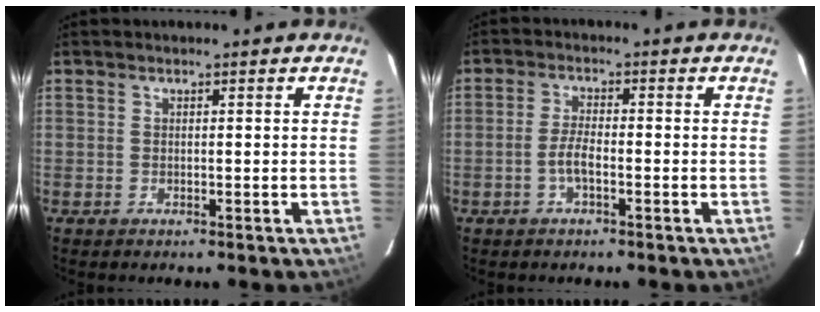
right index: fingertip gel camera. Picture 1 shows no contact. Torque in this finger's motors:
{"motor_torque": [0.23, -0.13, 0.32, 0.07]}